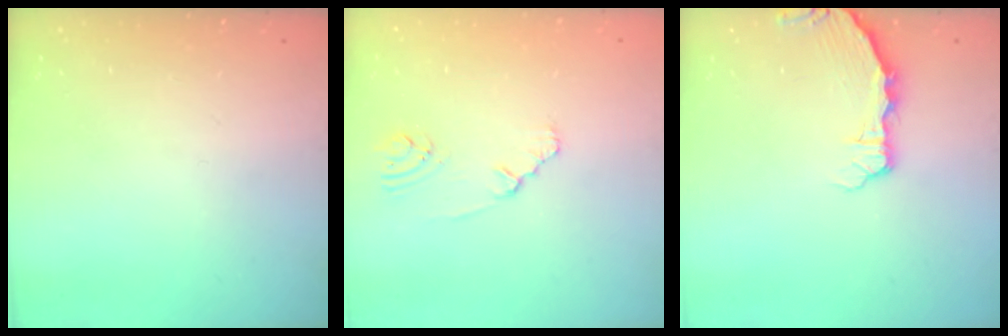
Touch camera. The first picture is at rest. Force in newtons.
{"total": 2.7, "press": 2.7, "slide": 0.5}
{"total": 2.6, "press": 2.5, "slide": 0.3}